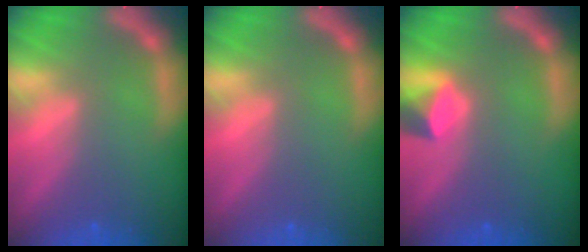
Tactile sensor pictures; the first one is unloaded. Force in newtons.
{"total": 0.0}
{"total": 2.4}